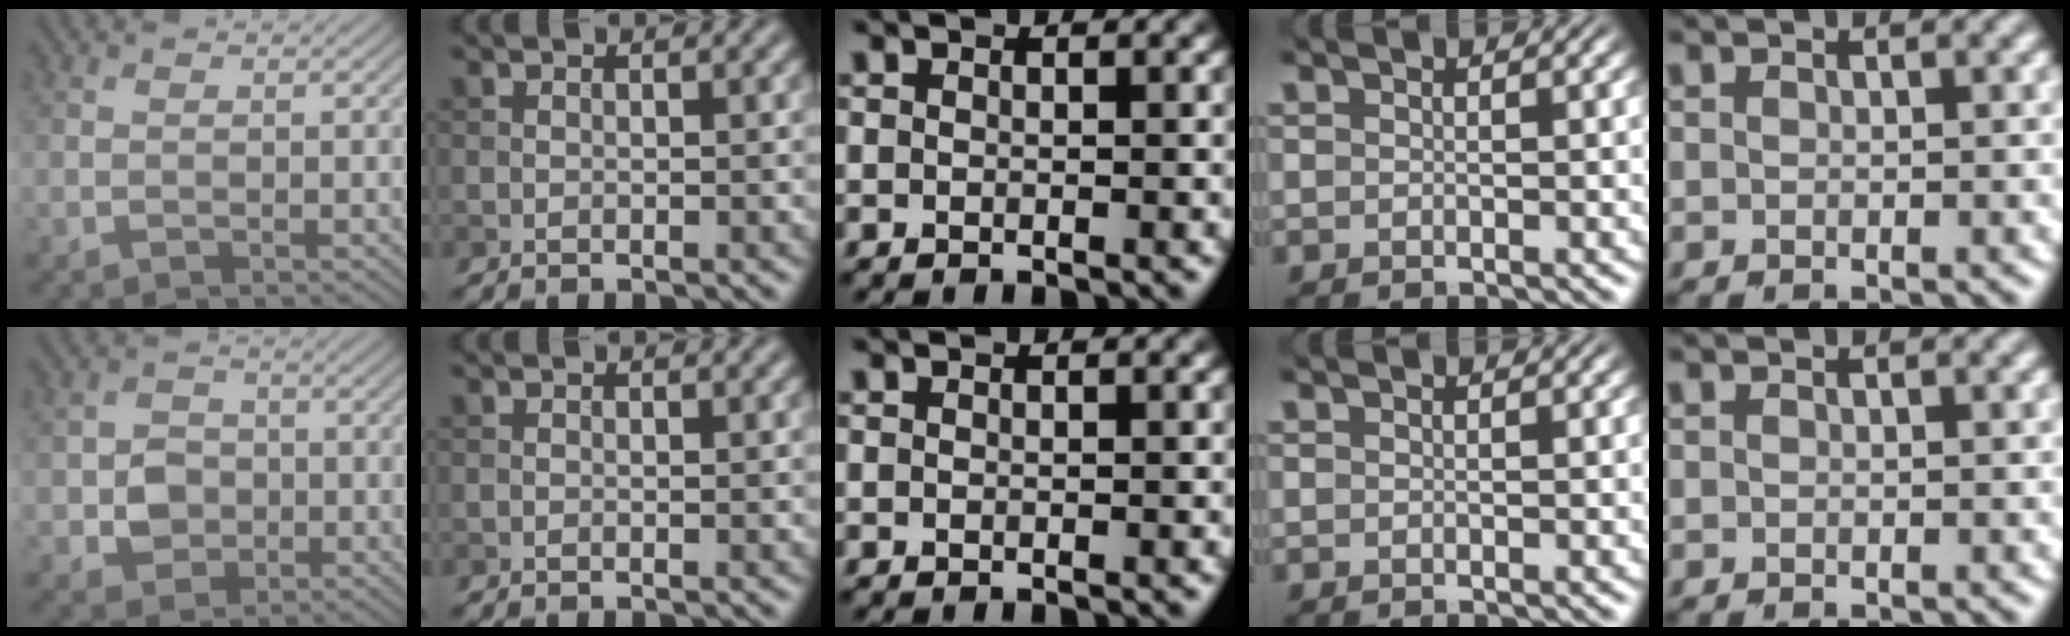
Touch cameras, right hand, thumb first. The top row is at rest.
{"thumb": {"total": 4.3, "force": [-0.9, 3.7, 1.9], "torque": [-0.033, -0.003, -0.020]}}